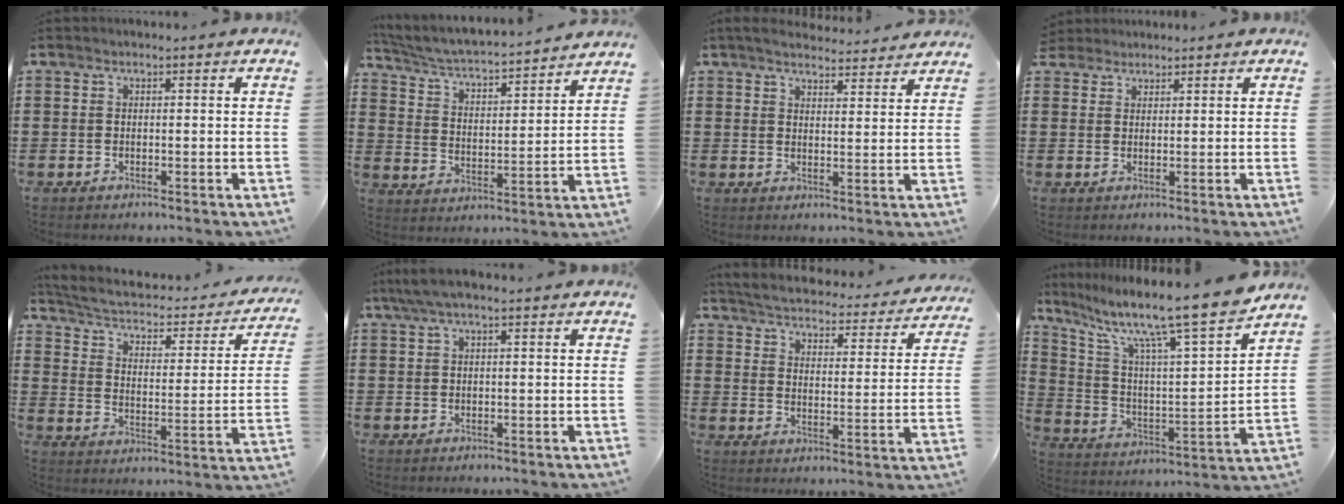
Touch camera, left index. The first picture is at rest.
{"total": 3.8, "force": [3.5, 0.0, 1.4], "torque": [-0.046, -0.037, 0.049]}
{"total": 2.0, "force": [2.0, 0.3, 0.3], "torque": [-0.010, 0.000, 0.038]}
{"total": 1.9, "force": [1.6, 0.9, -0.1], "torque": [-0.004, 0.006, 0.033]}
{"total": 2.9, "force": [2.0, 0.9, 1.9], "torque": [-0.051, -0.025, 0.025]}
{"total": 2.4, "force": [1.0, 0.4, 2.2], "torque": [-0.048, -0.002, 0.016]}
{"total": 4.1, "force": [4.1, -0.2, 0.5], "torque": [-0.035, -0.035, 0.065]}
{"total": 12.1, "force": [10.0, 0.3, 6.9], "torque": [-0.156, -0.076, 0.155]}